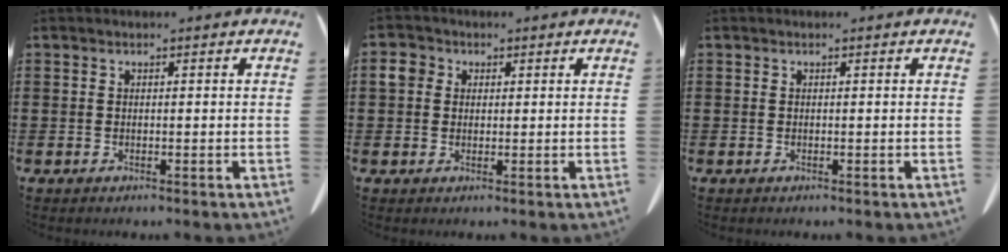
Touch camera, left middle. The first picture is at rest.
{"total": 2.6, "force": [1.1, 2.2, 0.9], "torque": [-0.029, 0.008, 0.019]}
{"total": 0.0}